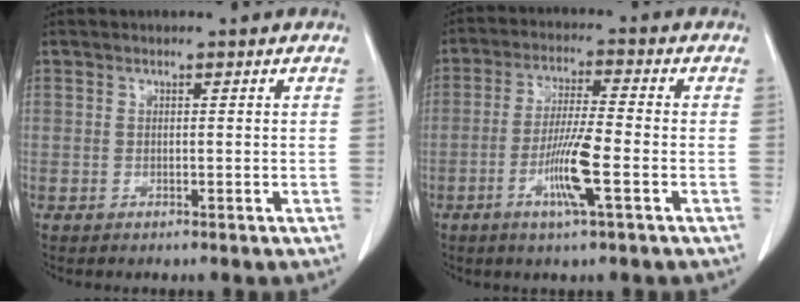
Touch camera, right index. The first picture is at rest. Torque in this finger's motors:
{"motor_torque": [0.18, 0.08, 0.13, 0.11]}